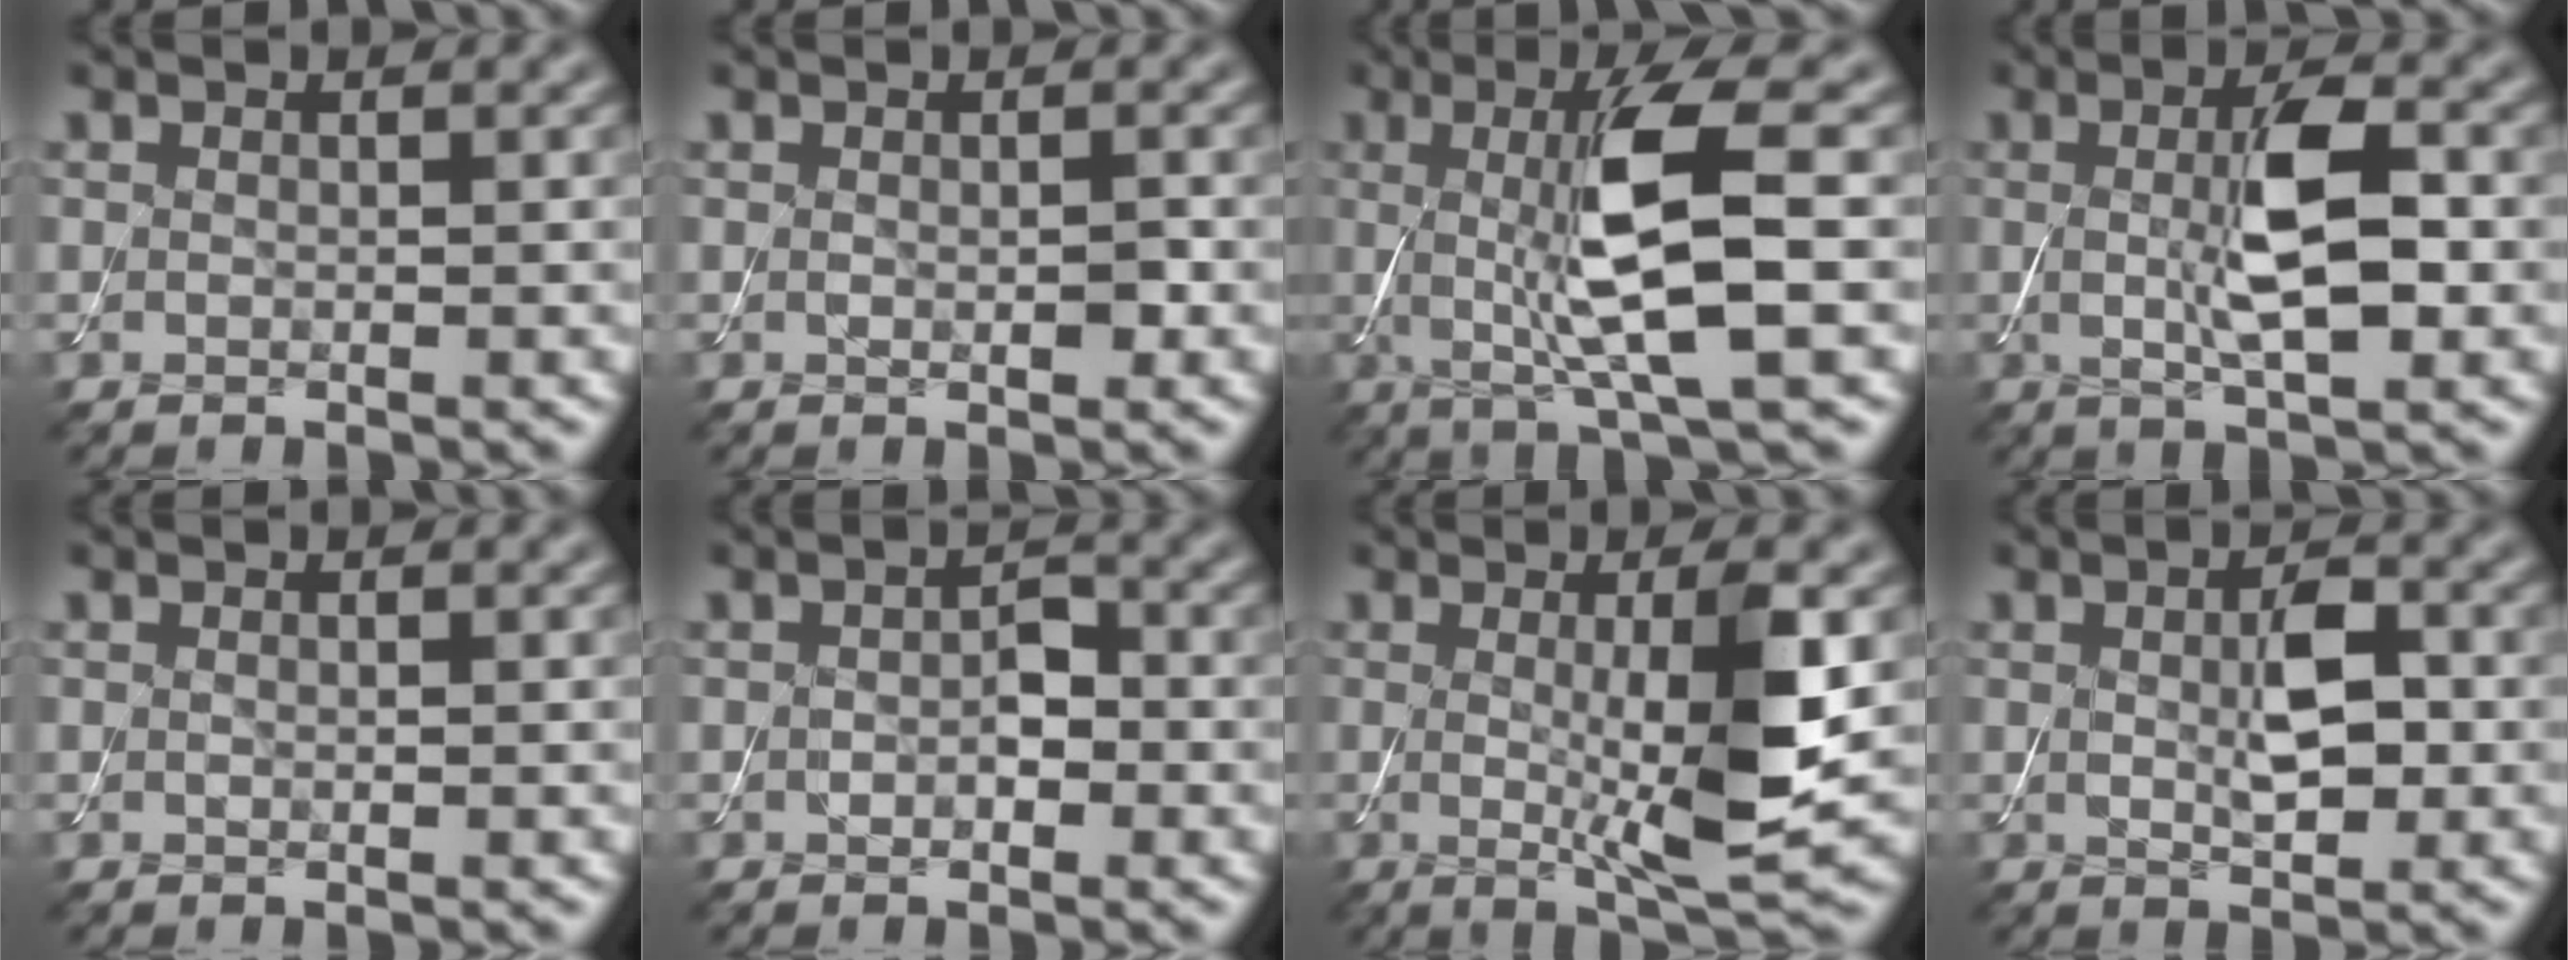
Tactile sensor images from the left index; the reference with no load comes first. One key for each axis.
{"total": 1.1, "fx": 0.0, "fy": 0.5, "fz": 1.0, "tx": -0.017, "ty": -0.003, "tz": 0.000}
{"total": 8.2, "fx": 0.3, "fy": 1.5, "fz": 8.0, "tx": -0.133, "ty": -0.005, "tz": 0.009}
{"total": 6.1, "fx": 0.3, "fy": 1.6, "fz": 5.9, "tx": -0.113, "ty": 0.003, "tz": 0.004}
{"total": 0.0}
{"total": 2.1, "fx": -0.5, "fy": 1.3, "fz": 1.6, "tx": -0.027, "ty": 0.002, "tz": -0.010}
{"total": 7.2, "fx": 0.1, "fy": 1.3, "fz": 7.1, "tx": -0.119, "ty": -0.015, "tz": 0.007}
{"total": 3.6, "fx": 0.3, "fy": 1.6, "fz": 3.2, "tx": -0.065, "ty": -0.002, "tz": 0.007}